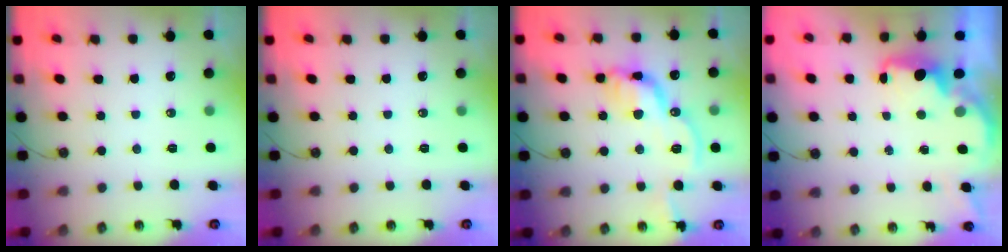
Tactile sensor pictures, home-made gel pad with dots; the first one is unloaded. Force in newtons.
{"total": 0.0}
{"total": 15.9, "press": 15.9, "slide": 0.5}
{"total": 2.4, "press": 2.2, "slide": 0.8}